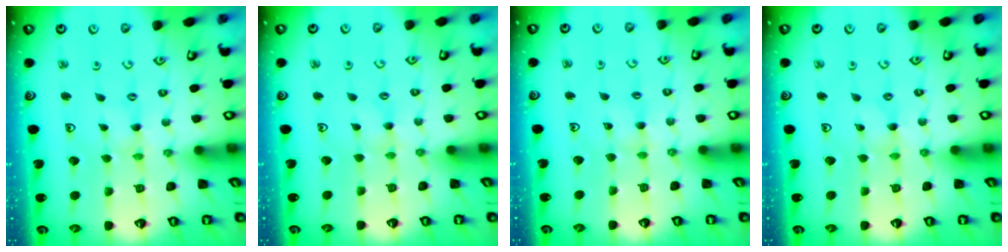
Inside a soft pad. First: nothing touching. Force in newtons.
{"total": 1.8, "press": 1.8, "slide": 0.4}
{"total": 2.3, "press": 2.3, "slide": 0.4}
{"total": 0.0}